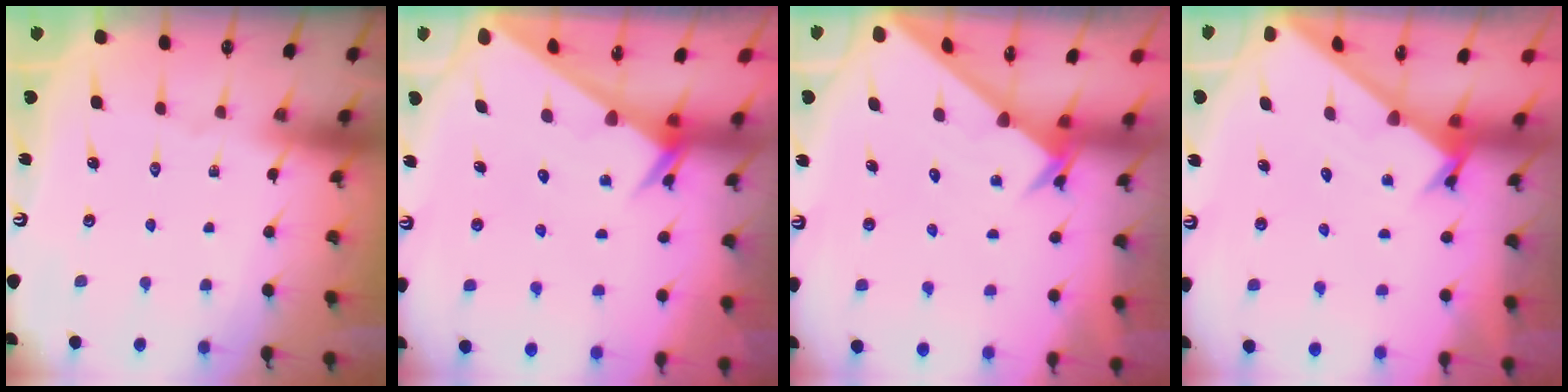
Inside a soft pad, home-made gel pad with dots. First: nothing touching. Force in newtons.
{"total": 2.5, "press": 2.5, "slide": 0.1}
{"total": 2.0, "press": 2.0, "slide": 0.1}
{"total": 1.6, "press": 1.6, "slide": 0.1}